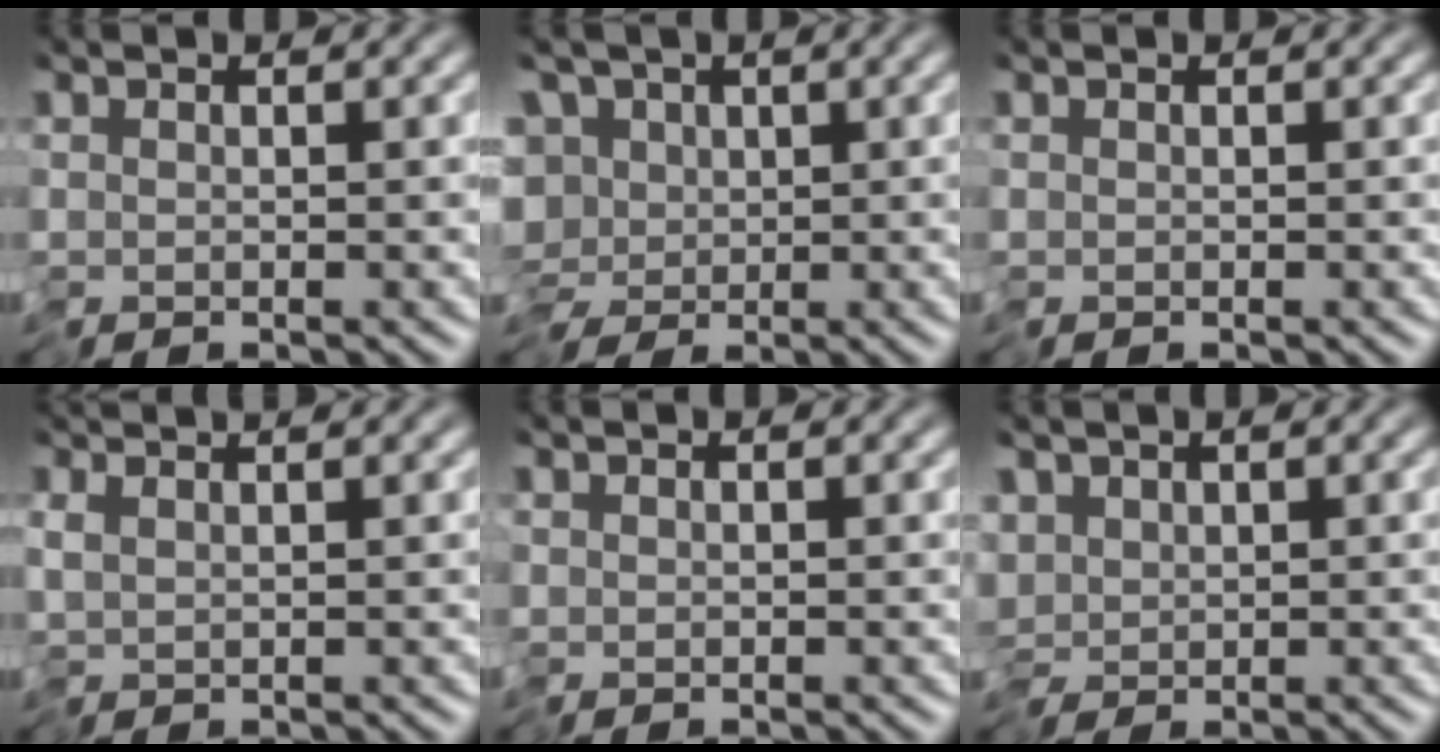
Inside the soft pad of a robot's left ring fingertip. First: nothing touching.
{"total": 9.2, "force": [-0.9, 7.4, 5.4], "torque": [-0.073, 0.014, -0.057]}
{"total": 0.0}
{"total": 1.1, "force": [0.7, -0.2, 0.7], "torque": [-0.016, 0.009, 0.014]}
{"total": 0.0}
{"total": 2.1, "force": [-0.2, 1.3, 1.7], "torque": [-0.027, 0.009, -0.012]}